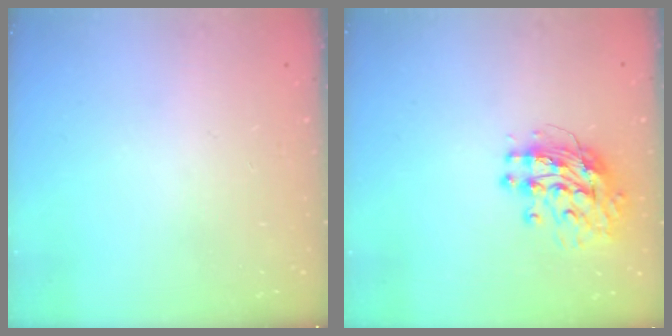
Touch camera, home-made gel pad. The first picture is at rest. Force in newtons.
{"total": 10.8, "press": 10.8, "slide": 0.8}